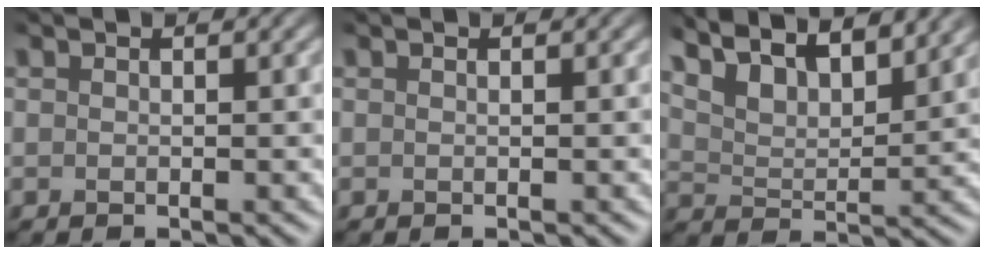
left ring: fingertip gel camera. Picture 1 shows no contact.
{"total": 0.0}
{"total": 9.5, "force": [7.5, 3.1, 5.0], "torque": [-0.100, 0.022, 0.116]}